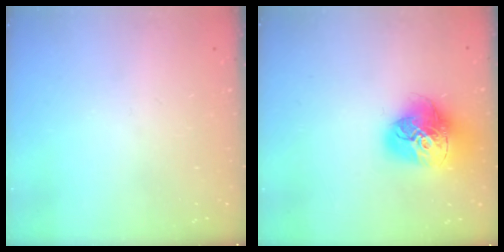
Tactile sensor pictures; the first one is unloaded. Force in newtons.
{"total": 18.3, "press": 18.1, "slide": 2.2}